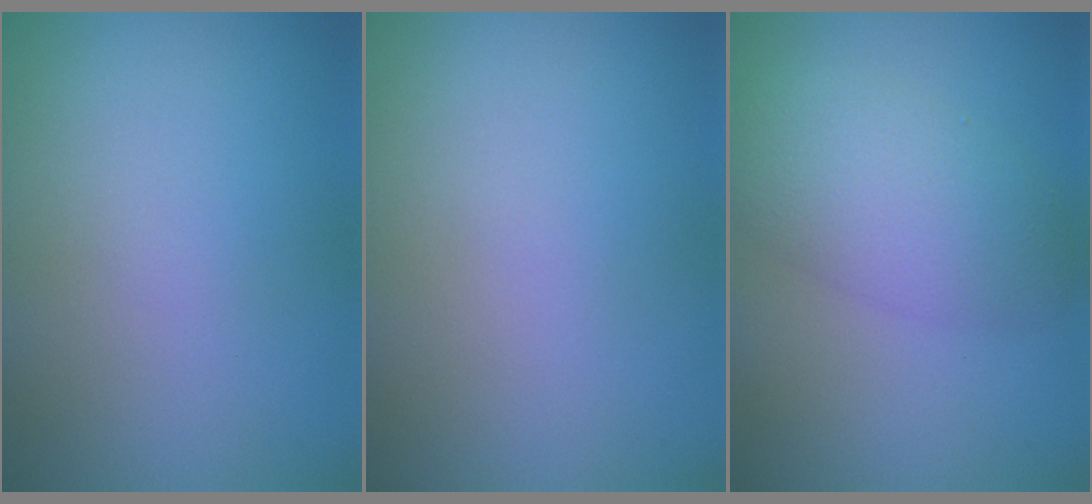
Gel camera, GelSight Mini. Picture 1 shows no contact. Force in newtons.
{"total": 0.0}
{"total": 4.7, "press": 4.7, "slide": 0.1}